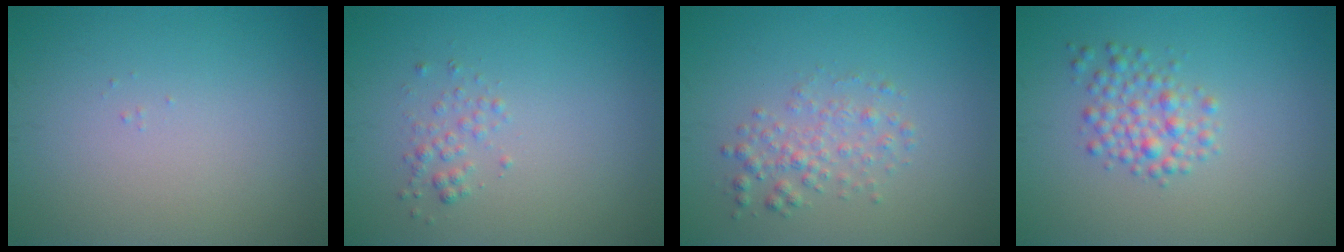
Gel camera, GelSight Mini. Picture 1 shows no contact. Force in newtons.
{"total": 1.2, "press": 1.2, "slide": 0.1}
{"total": 2.2, "press": 2.2, "slide": 0.0}
{"total": 2.6, "press": 2.6, "slide": 0.1}